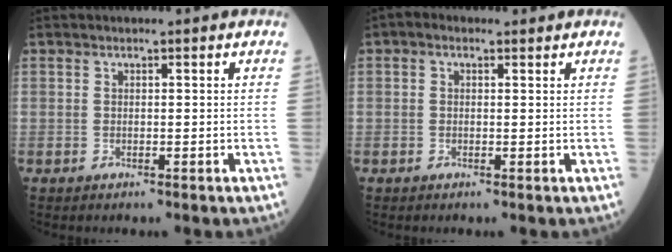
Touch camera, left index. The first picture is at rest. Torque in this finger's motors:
{"motor_torque": [0.02, -0.06, -0.35, 0.03]}